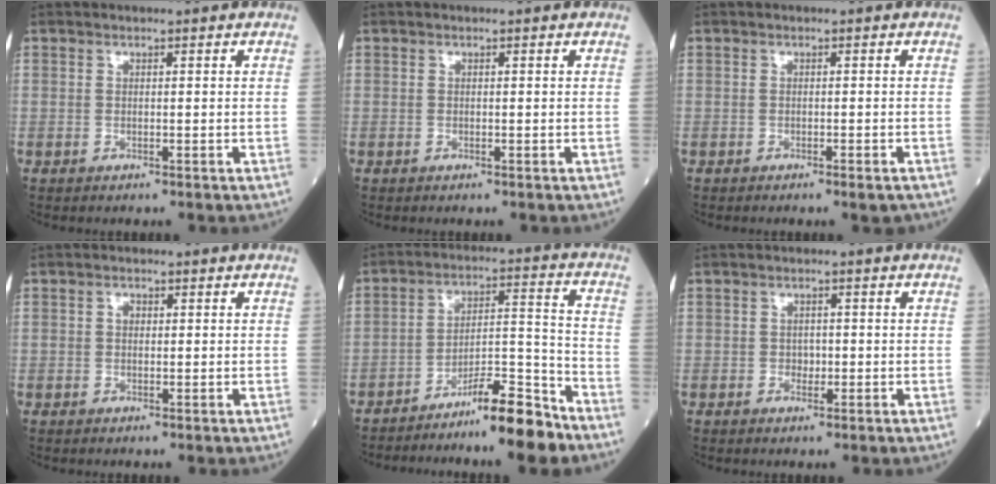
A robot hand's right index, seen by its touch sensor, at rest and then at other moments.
{"total": 0.0}
{"total": 1.5, "force": [-1.0, 0.2, 1.1], "torque": [-0.014, -0.003, -0.010]}
{"total": 1.2, "force": [0.2, 0.9, 0.8], "torque": [-0.015, 0.004, 0.003]}
{"total": 10.4, "force": [-8.6, 1.3, 5.7], "torque": [-0.079, 0.029, -0.143]}
{"total": 1.5, "force": [-0.3, 1.2, 0.9], "torque": [-0.011, 0.003, -0.004]}